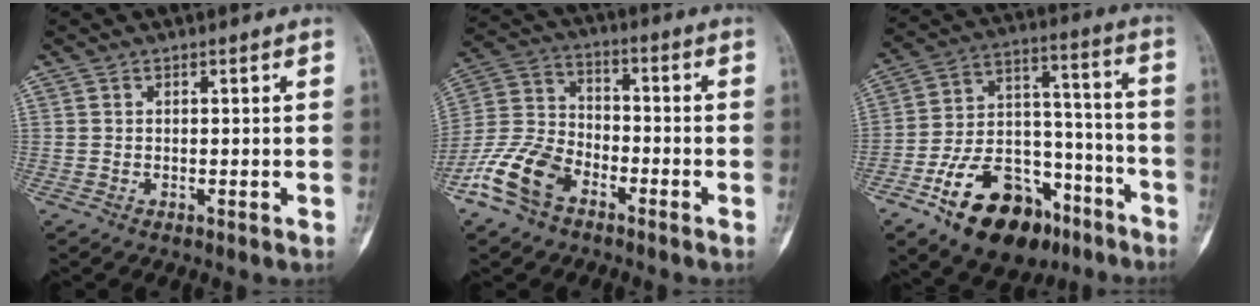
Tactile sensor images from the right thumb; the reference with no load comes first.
{"total": 12.2, "force": [-7.1, 7.3, 6.8], "torque": [-0.139, 0.039, -0.148]}
{"total": 22.1, "force": [-13.1, 12.7, 12.5], "torque": [-0.177, 0.090, -0.209]}